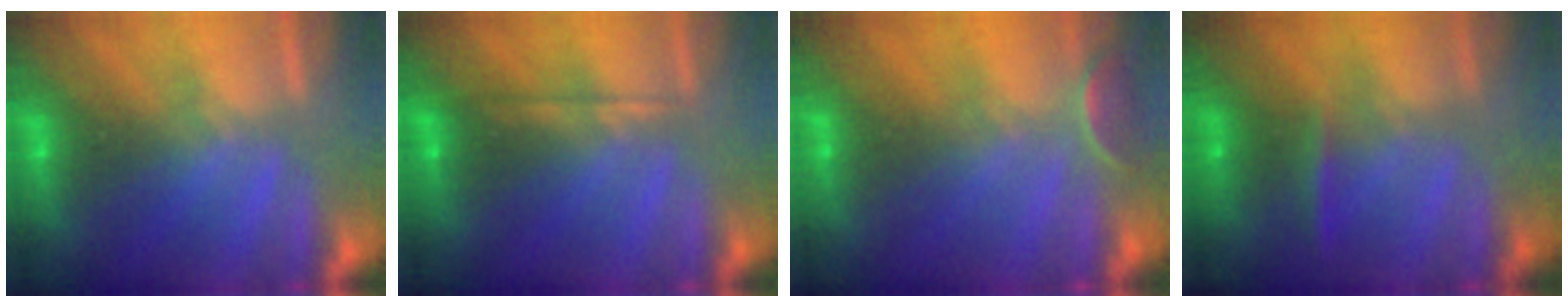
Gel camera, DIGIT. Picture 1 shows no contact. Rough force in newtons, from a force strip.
{"total": 2.1}
{"total": 2.5}
{"total": 2.4}